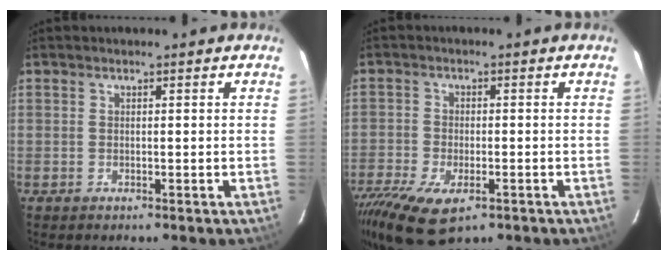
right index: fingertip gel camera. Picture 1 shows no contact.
{"total": 13.8, "force": [-7.9, 6.8, 9.1], "torque": [-0.217, -0.046, -0.133]}